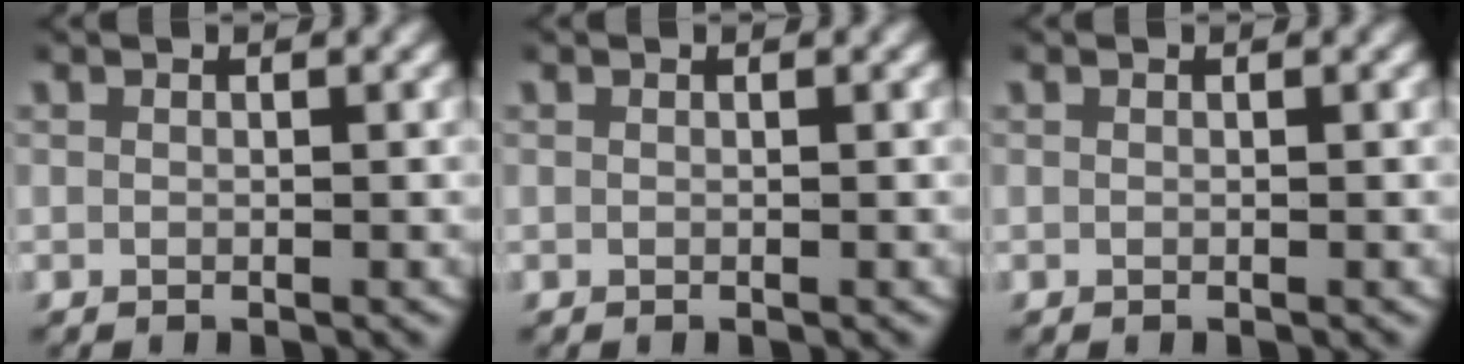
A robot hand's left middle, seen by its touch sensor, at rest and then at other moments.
{"total": 0.0}
{"total": 0.0}